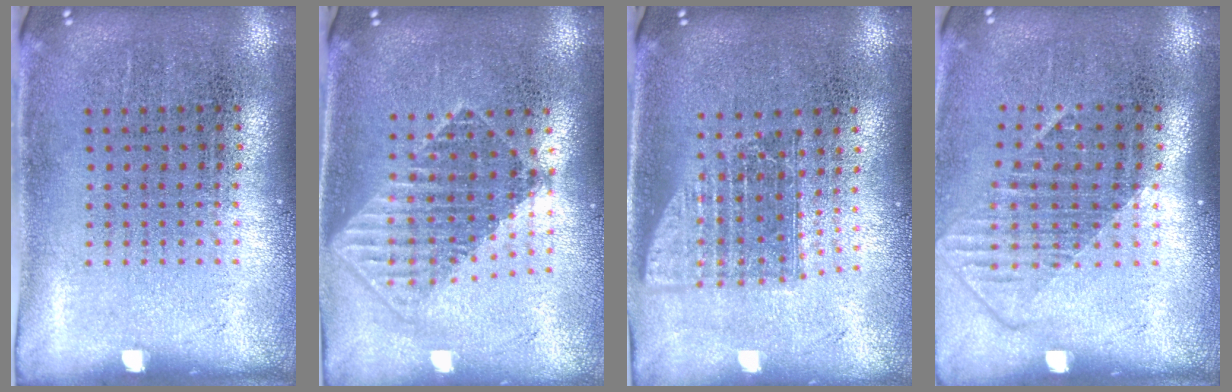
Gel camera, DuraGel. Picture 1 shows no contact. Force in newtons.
{"total": 1.7, "press": 1.4, "slide": 1.0}
{"total": 1.6, "press": 1.2, "slide": 0.9}
{"total": 1.3, "press": 1.0, "slide": 0.9}